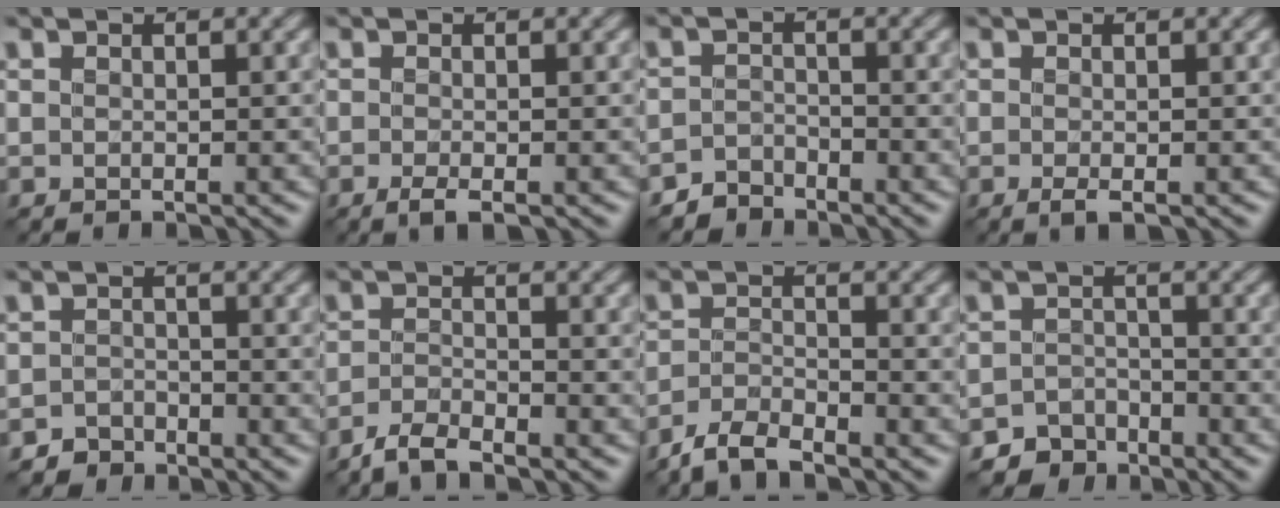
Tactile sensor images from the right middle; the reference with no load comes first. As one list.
[{"total": 1.5, "force": [-0.7, 0.3, 1.3], "torque": [-0.029, -0.005, -0.017]}, {"total": 2.3, "force": [-2.1, 0.8, 0.0], "torque": [0.002, 0.006, -0.047]}, {"total": 1.1, "force": [-0.4, 0.2, 1.0], "torque": [-0.024, -0.005, -0.010]}, {"total": 1.8, "force": [-1.6, 0.8, -0.1], "torque": [0.005, 0.008, -0.033]}, {"total": 2.5, "force": [-2.2, 0.3, 1.1], "torque": [-0.028, -0.001, -0.053]}, {"total": 3.3, "force": [-2.9, 0.6, 1.4], "torque": [-0.033, -0.001, -0.068]}, {"total": 3.1, "force": [-2.6, 1.6, 0.1], "torque": [0.008, 0.002, -0.051]}]